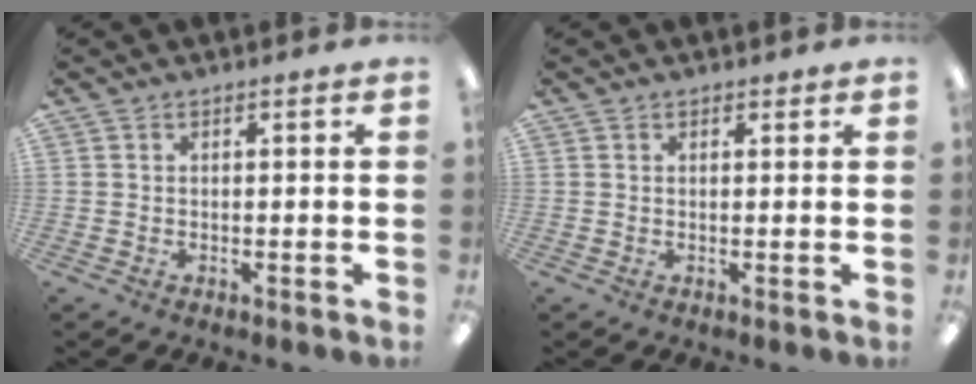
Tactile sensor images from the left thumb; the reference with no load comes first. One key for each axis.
{"total": 0.7, "fx": 0.5, "fy": 0.4, "fz": 0.1, "tx": 0.006, "ty": -0.002, "tz": 0.008}